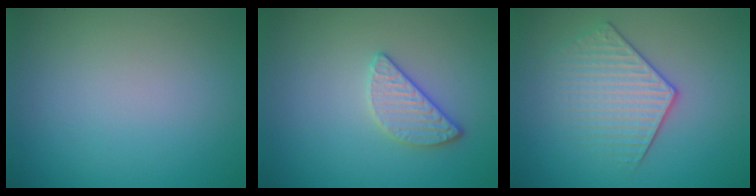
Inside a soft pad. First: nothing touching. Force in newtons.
{"total": 2.4, "press": 2.2, "slide": 0.9}
{"total": 3.4, "press": 3.2, "slide": 1.3}